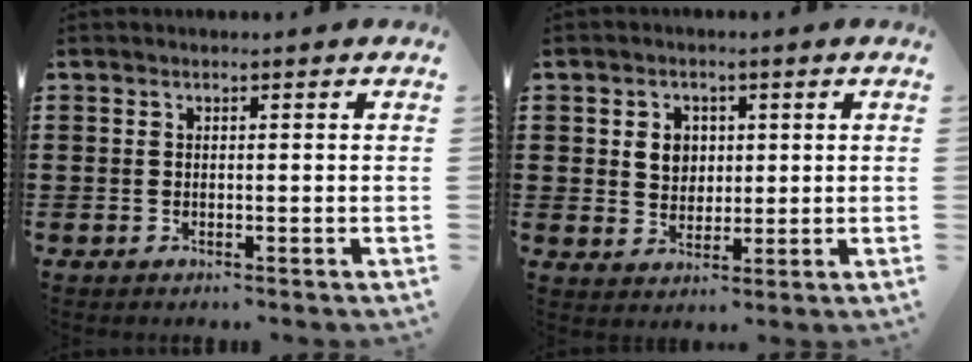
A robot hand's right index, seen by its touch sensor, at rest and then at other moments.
{"total": 3.9, "force": [0.9, 3.3, 1.7], "torque": [-0.038, 0.008, 0.012]}